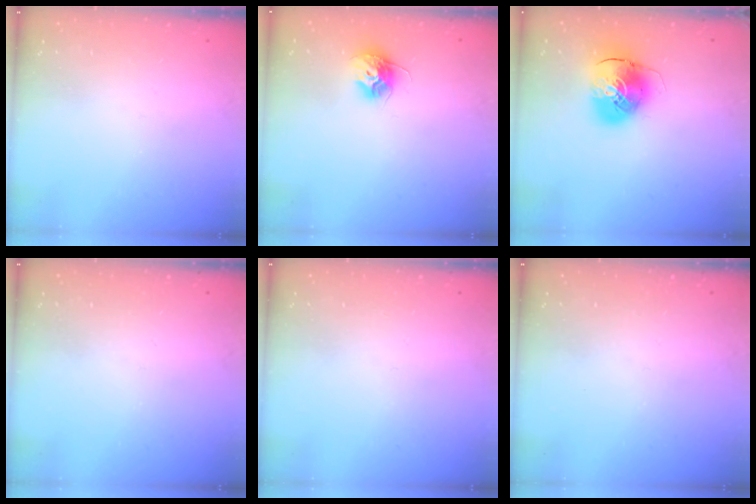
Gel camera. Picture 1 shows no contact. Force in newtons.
{"total": 9.8, "press": 9.8, "slide": 0.3}
{"total": 10.5, "press": 10.4, "slide": 1.8}
{"total": 0.0}
{"total": 0.0}
{"total": 0.0}